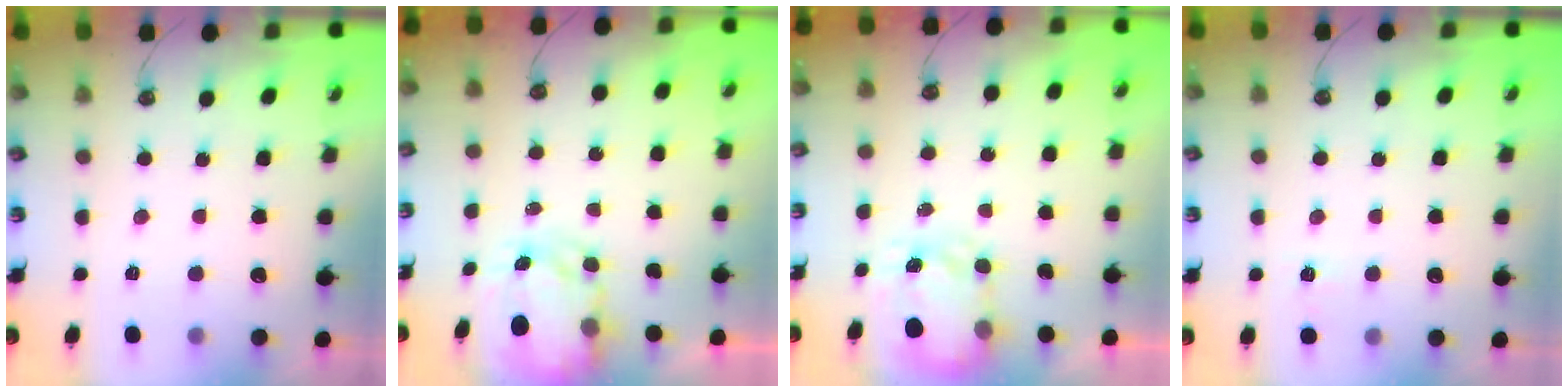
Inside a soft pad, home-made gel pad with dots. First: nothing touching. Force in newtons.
{"total": 3.9, "press": 3.9, "slide": 0.1}
{"total": 3.9, "press": 3.8, "slide": 0.5}
{"total": 2.7, "press": 2.7, "slide": 0.4}